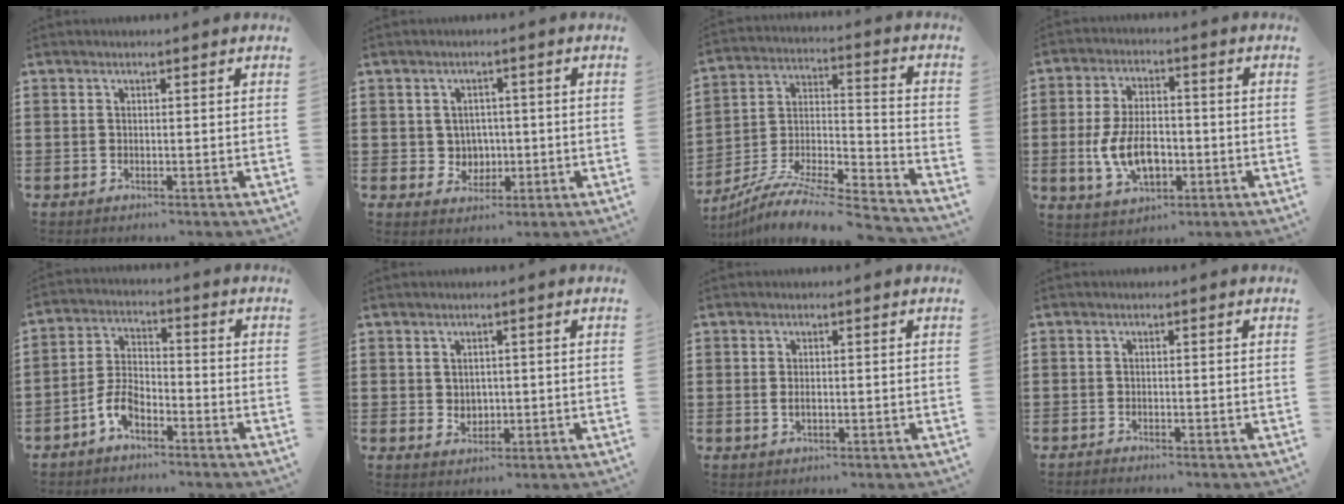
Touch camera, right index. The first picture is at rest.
{"total": 3.3, "force": [0.2, 3.2, 0.7], "torque": [-0.028, 0.010, 0.001]}
{"total": 9.3, "force": [-8.5, 0.9, 3.8], "torque": [-0.070, 0.004, -0.171]}
{"total": 8.6, "force": [-1.9, 5.0, 6.8], "torque": [-0.142, 0.000, -0.039]}
{"total": 5.7, "force": [-3.4, 3.0, 3.5], "torque": [-0.096, 0.004, -0.073]}
{"total": 1.9, "force": [0.2, 1.7, 0.7], "torque": [-0.020, 0.007, 0.003]}
{"total": 1.3, "force": [-0.1, 0.6, 1.2], "torque": [-0.023, 0.004, -0.003]}
{"total": 1.0, "force": [-1.0, -0.1, -0.2], "torque": [0.002, 0.000, -0.021]}